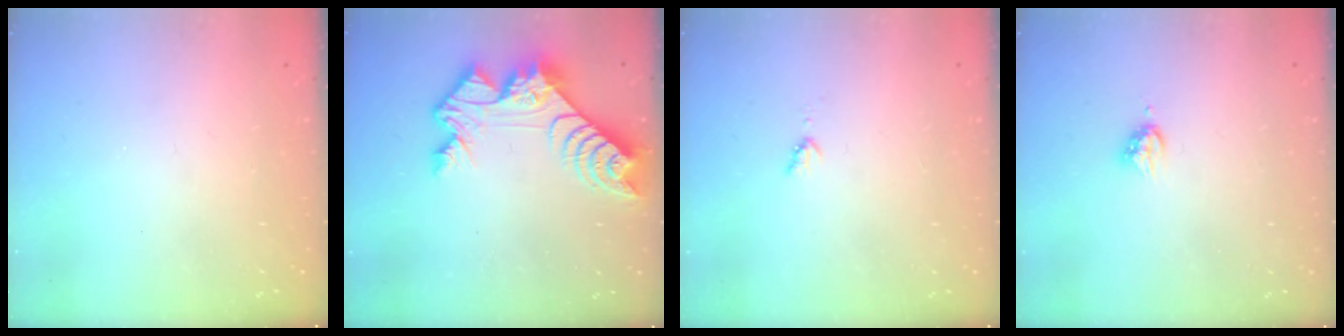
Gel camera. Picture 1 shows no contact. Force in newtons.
{"total": 11.8, "press": 11.7, "slide": 0.8}
{"total": 2.8, "press": 2.8, "slide": 0.4}
{"total": 4.6, "press": 4.6, "slide": 0.4}